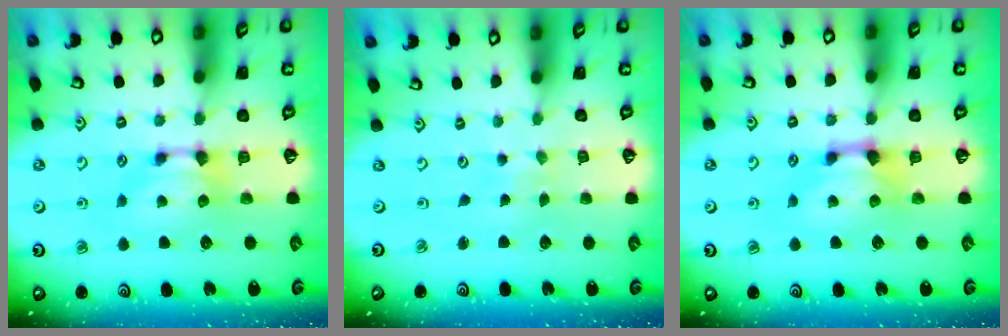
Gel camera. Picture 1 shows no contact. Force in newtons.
{"total": 5.2, "press": 5.1, "slide": 0.2}
{"total": 1.5, "press": 1.2, "slide": 0.9}